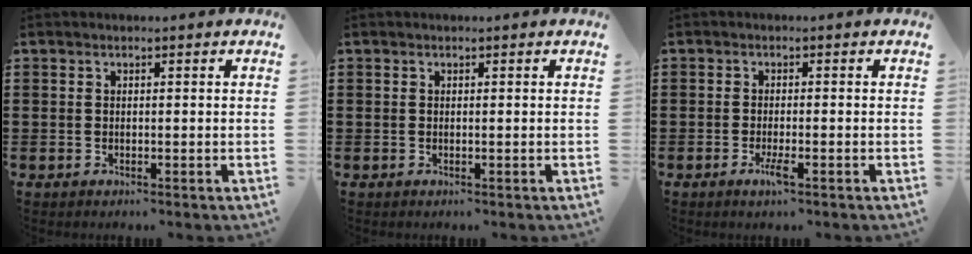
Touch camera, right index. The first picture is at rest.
{"total": 0.0}
{"total": 2.2, "force": [-1.2, 0.2, 1.9], "torque": [-0.046, -0.009, -0.025]}